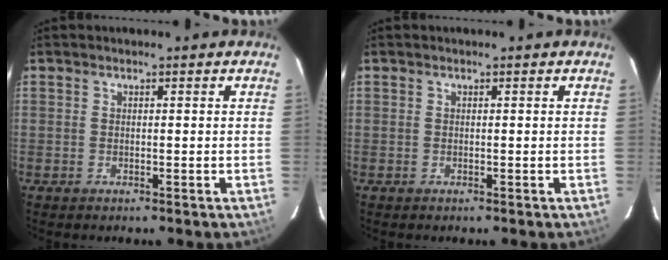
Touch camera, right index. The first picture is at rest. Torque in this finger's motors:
{"motor_torque": [-0.03, -0.03, 0.02, 0.01]}